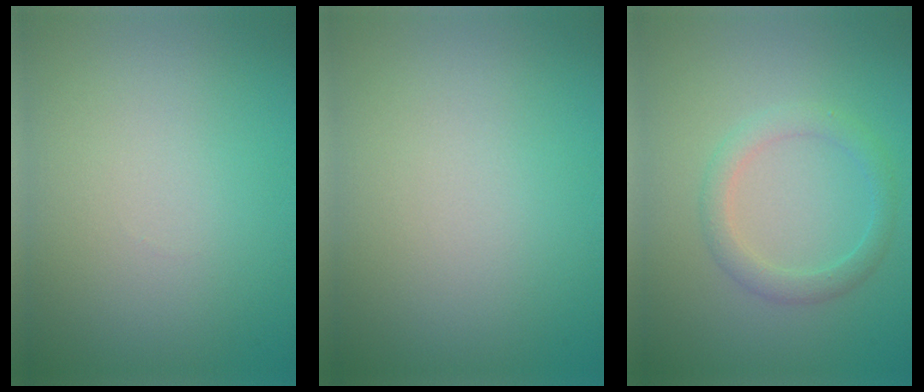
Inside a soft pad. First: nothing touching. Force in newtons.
{"total": 0.0}
{"total": 2.4, "press": 2.3, "slide": 0.1}